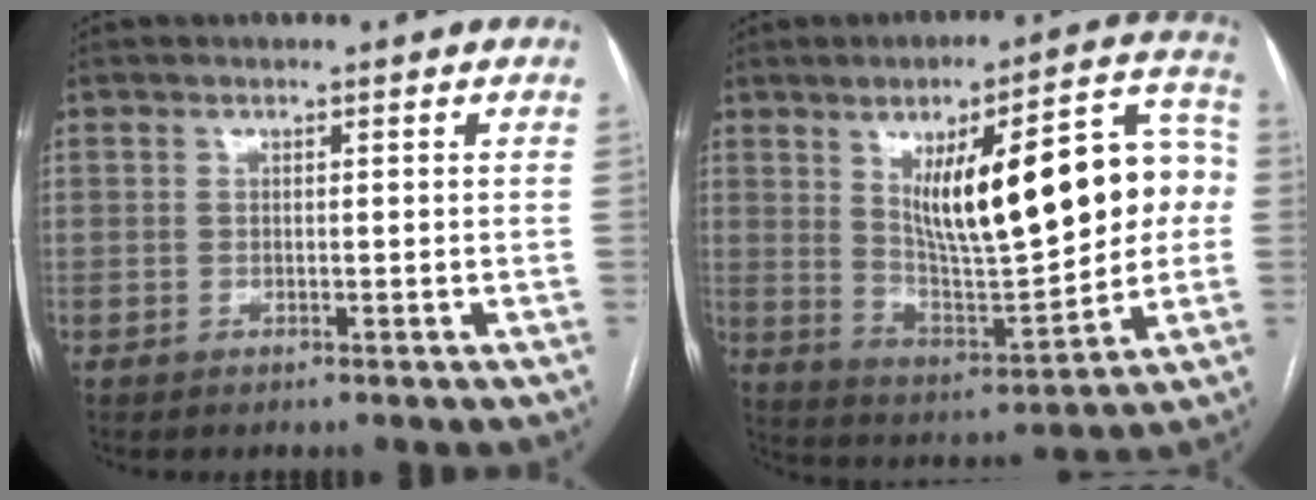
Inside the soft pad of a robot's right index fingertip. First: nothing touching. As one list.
[{"total": 22.3, "force": [3.7, 6.0, 21.1], "torque": [-0.312, 0.026, 0.065]}]